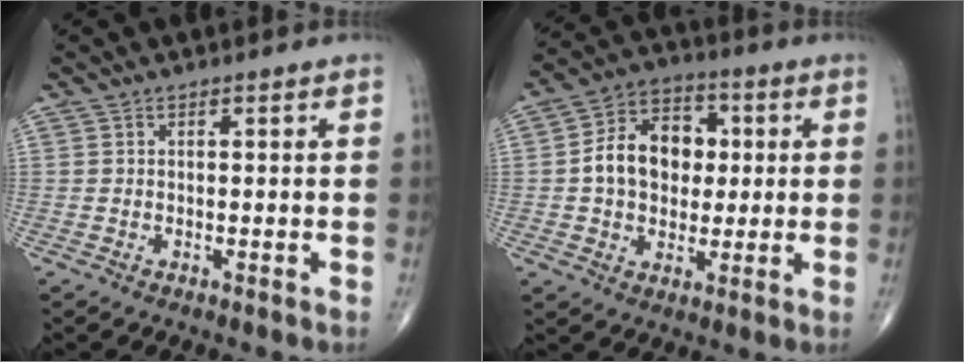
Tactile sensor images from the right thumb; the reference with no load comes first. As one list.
[{"total": 12.9, "force": [0.8, 9.7, 8.6], "torque": [-0.109, 0.020, 0.008]}]